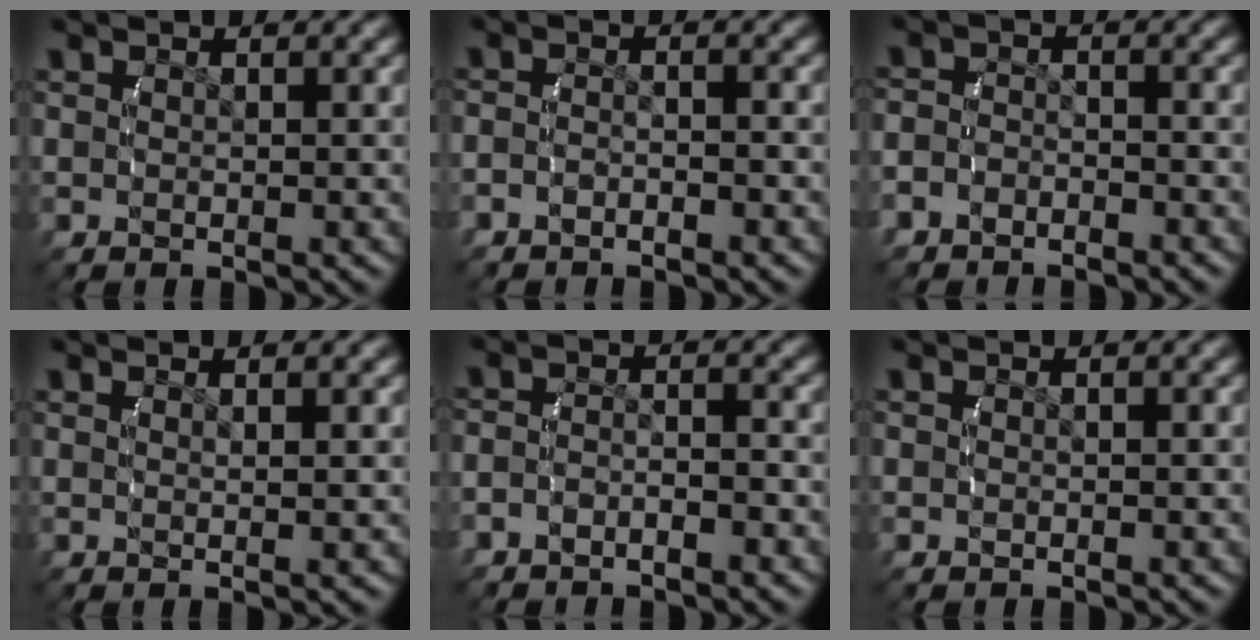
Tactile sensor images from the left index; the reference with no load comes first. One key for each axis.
{"total": 2.0, "fx": -1.6, "fy": 1.1, "fz": 0.6, "tx": -0.021, "ty": 0.002, "tz": -0.030}
{"total": 3.0, "fx": -2.5, "fy": 1.7, "fz": 0.3, "tx": -0.017, "ty": -0.011, "tz": -0.041}
{"total": 1.2, "fx": 0.5, "fy": -0.8, "fz": 0.7, "tx": -0.012, "ty": 0.000, "tz": 0.010}
{"total": 2.7, "fx": -2.0, "fy": 1.5, "fz": 0.9, "tx": -0.025, "ty": 0.001, "tz": -0.038}
{"total": 0.0}